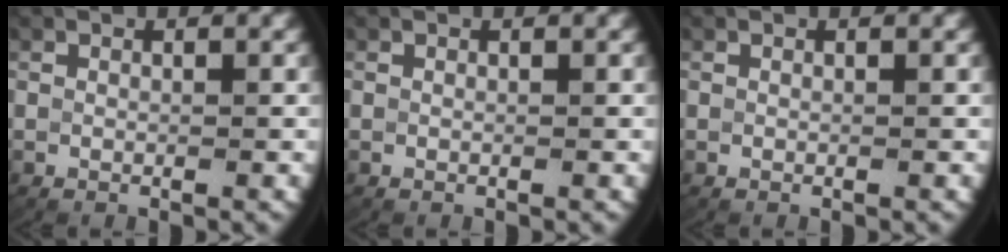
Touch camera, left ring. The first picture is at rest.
{"total": 0.0}
{"total": 0.0}